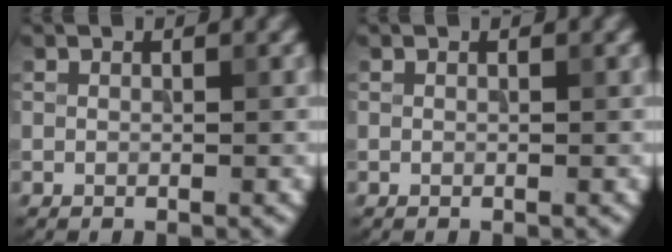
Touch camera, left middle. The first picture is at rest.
{"total": 0.0}